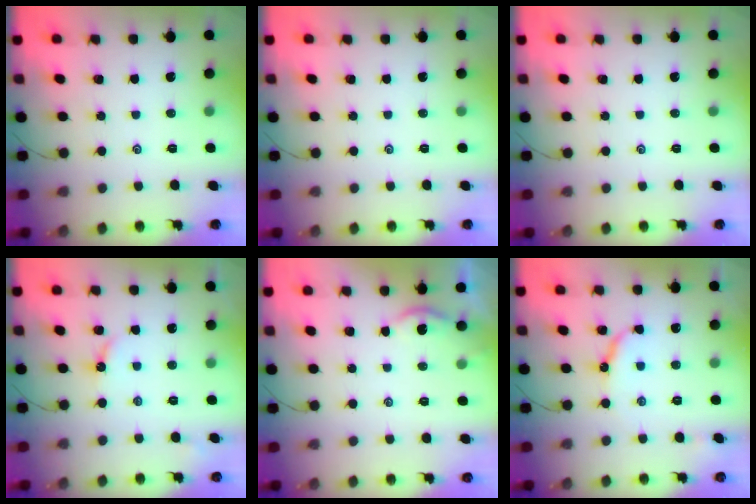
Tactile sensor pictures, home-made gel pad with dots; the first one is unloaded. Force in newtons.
{"total": 0.0}
{"total": 0.0}
{"total": 2.8, "press": 2.8, "slide": 0.2}
{"total": 2.2, "press": 2.2, "slide": 0.3}
{"total": 6.4, "press": 6.4, "slide": 0.6}